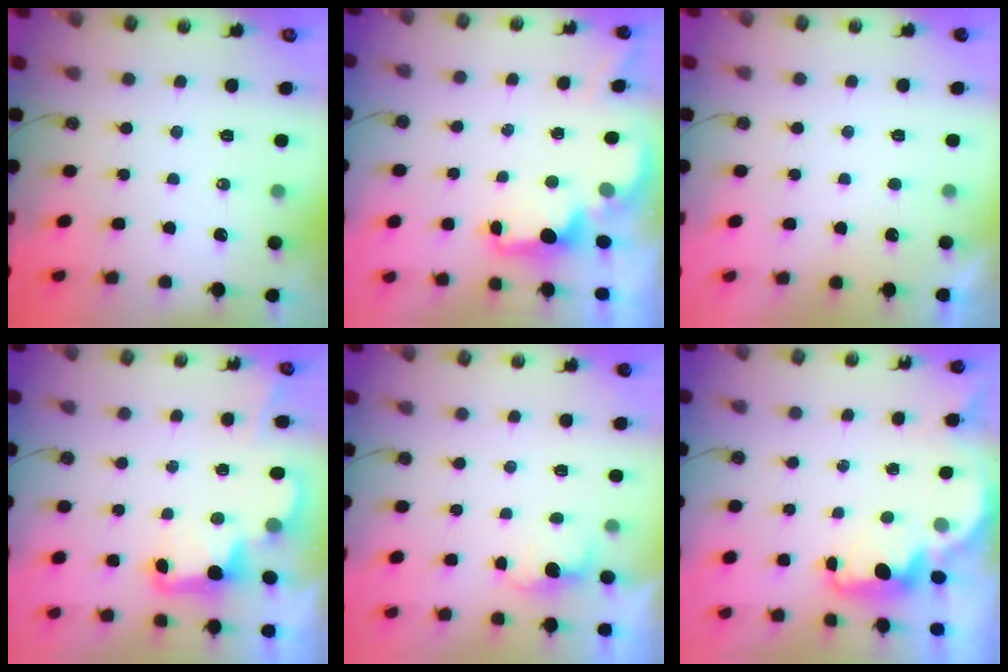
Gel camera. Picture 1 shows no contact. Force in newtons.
{"total": 1.9, "press": 1.7, "slide": 0.8}
{"total": 0.7, "press": 0.4, "slide": 0.5}
{"total": 3.2, "press": 3.1, "slide": 0.7}
{"total": 1.8, "press": 1.6, "slide": 0.8}
{"total": 1.8, "press": 1.6, "slide": 0.7}